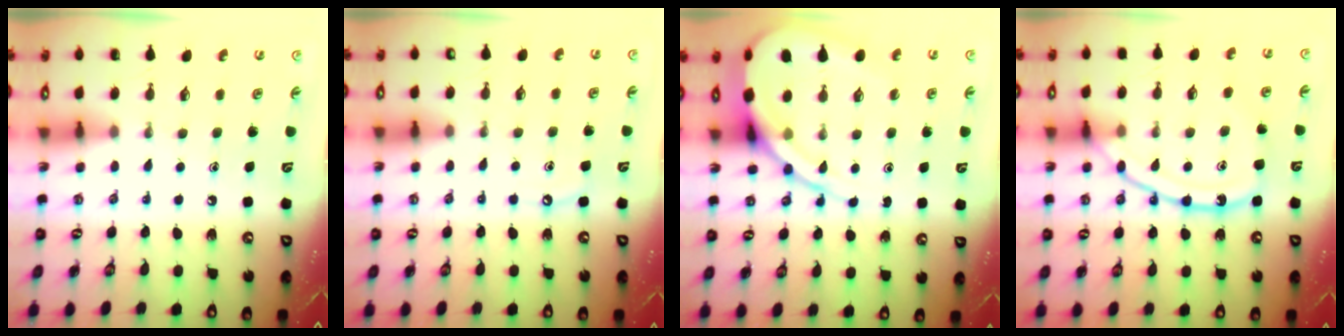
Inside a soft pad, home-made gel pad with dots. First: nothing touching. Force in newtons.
{"total": 4.9, "press": 4.9, "slide": 0.6}
{"total": 12.1, "press": 12.1, "slide": 0.9}
{"total": 13.7, "press": 13.6, "slide": 1.1}